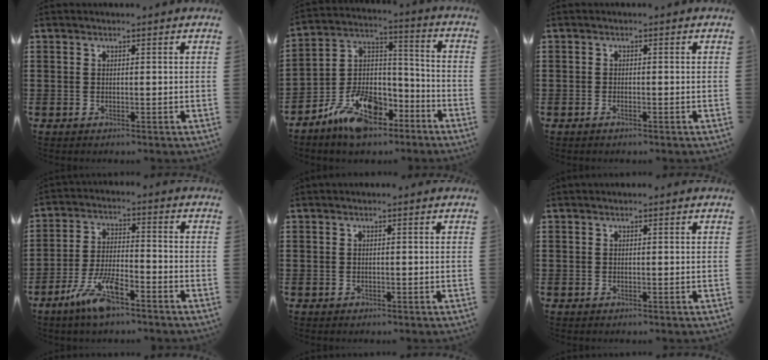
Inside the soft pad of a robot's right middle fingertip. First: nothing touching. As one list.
[{"total": 13.2, "force": [-9.7, 6.0, 6.6], "torque": [-0.128, 0.048, -0.182]}, {"total": 0.7, "force": [-0.4, 0.1, 0.6], "torque": [-0.014, -0.006, -0.006]}, {"total": 8.5, "force": [-5.5, 2.2, 6.0], "torque": [-0.134, -0.002, -0.105]}, {"total": 0.0}, {"total": 0.0}]